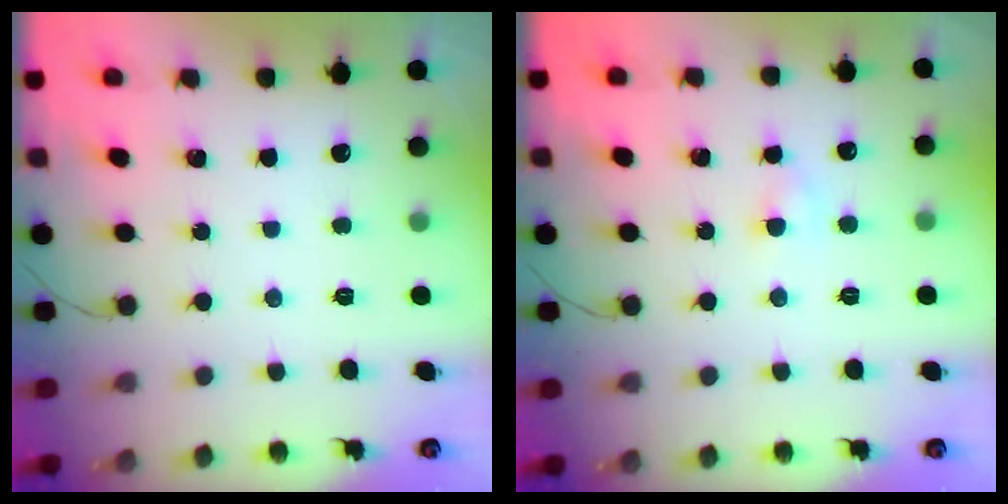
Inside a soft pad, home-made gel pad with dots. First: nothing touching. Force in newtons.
{"total": 3.0, "press": 2.8, "slide": 1.0}